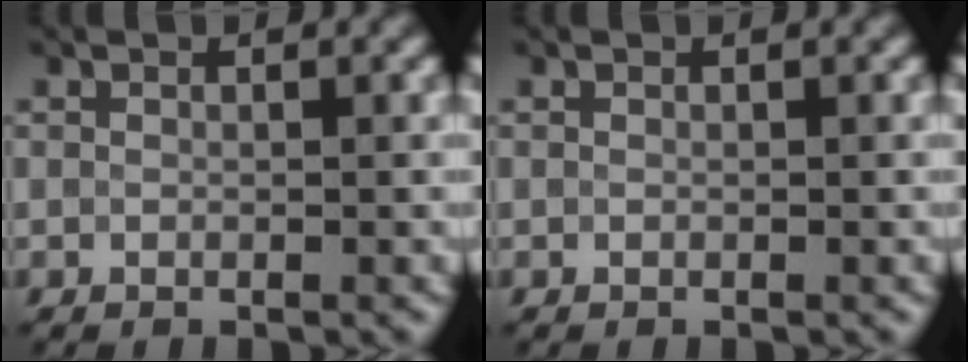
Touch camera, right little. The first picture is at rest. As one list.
[{"total": 0.0}]